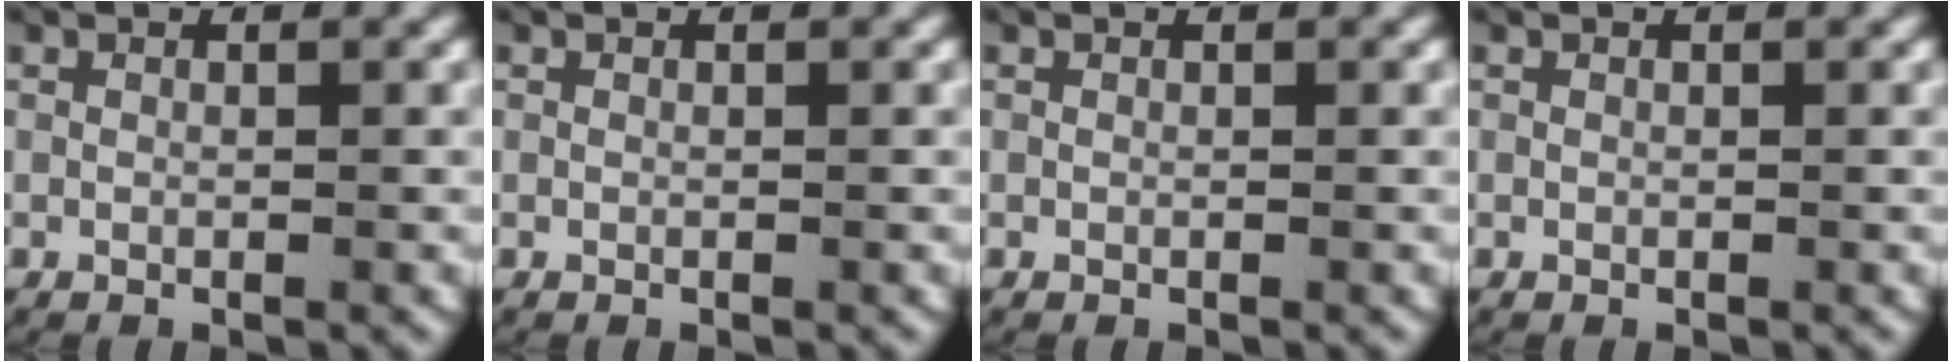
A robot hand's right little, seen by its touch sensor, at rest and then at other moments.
{"total": 0.0}
{"total": 0.0}
{"total": 0.0}